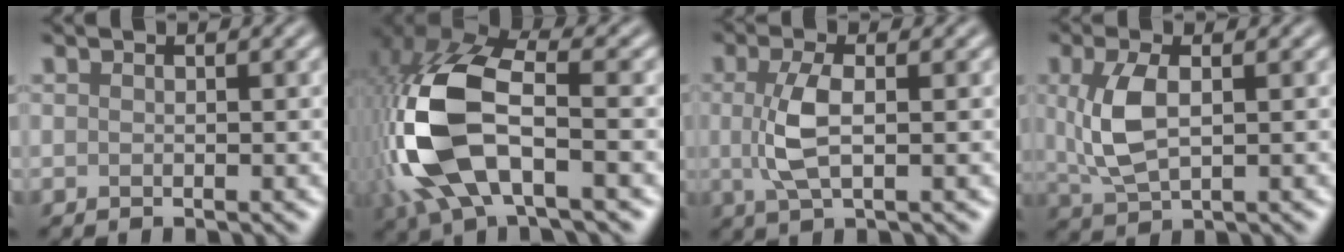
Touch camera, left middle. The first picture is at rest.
{"total": 12.8, "force": [-2.5, 6.2, 11.0], "torque": [-0.270, 0.003, -0.054]}
{"total": 3.7, "force": [0.1, 1.4, 3.5], "torque": [-0.080, 0.000, 0.002]}
{"total": 4.8, "force": [0.7, 2.3, 4.1], "torque": [-0.099, 0.003, 0.018]}